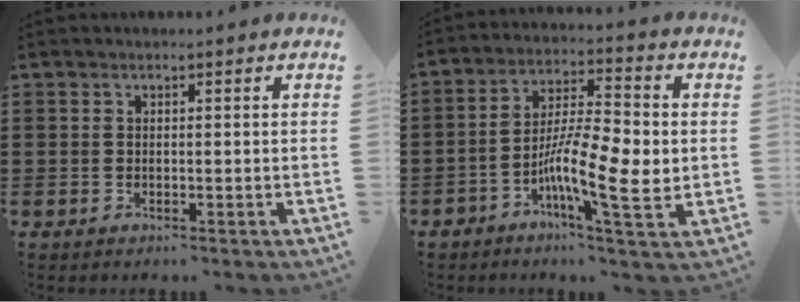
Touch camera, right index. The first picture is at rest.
{"total": 11.0, "force": [-2.4, 2.8, 10.4], "torque": [-0.199, -0.012, -0.043]}